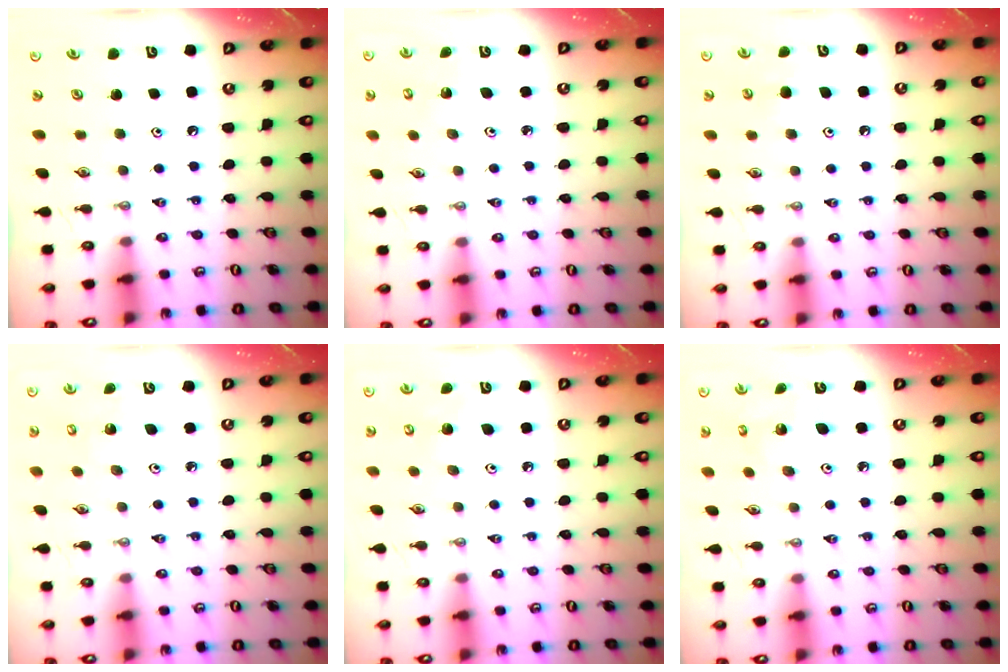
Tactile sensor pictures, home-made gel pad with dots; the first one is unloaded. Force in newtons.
{"total": 1.8, "press": 1.8, "slide": 0.1}
{"total": 6.7, "press": 6.7, "slide": 0.5}
{"total": 4.1, "press": 4.1, "slide": 0.4}
{"total": 5.3, "press": 4.9, "slide": 1.9}
{"total": 4.9, "press": 4.8, "slide": 0.5}